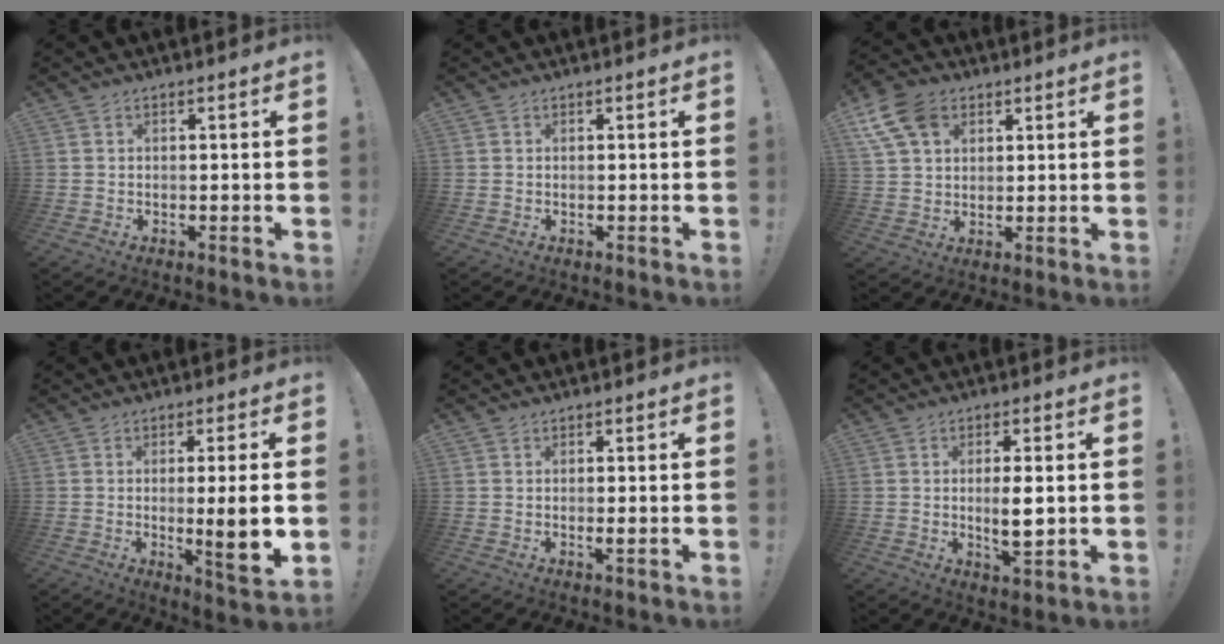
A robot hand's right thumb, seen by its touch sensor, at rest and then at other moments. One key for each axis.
{"total": 0.0}
{"total": 12.2, "fx": 5.7, "fy": 8.3, "fz": 6.9, "tx": -0.130, "ty": -0.016, "tz": 0.113}
{"total": 10.1, "fx": -0.7, "fy": 0.8, "fz": 10.1, "tx": -0.144, "ty": -0.011, "tz": -0.013}
{"total": 1.0, "fx": 0.7, "fy": 0.0, "fz": 0.6, "tx": -0.006, "ty": -0.004, "tz": 0.011}
{"total": 6.3, "fx": 0.1, "fy": 1.6, "fz": 6.0, "tx": -0.094, "ty": -0.011, "tz": -0.002}